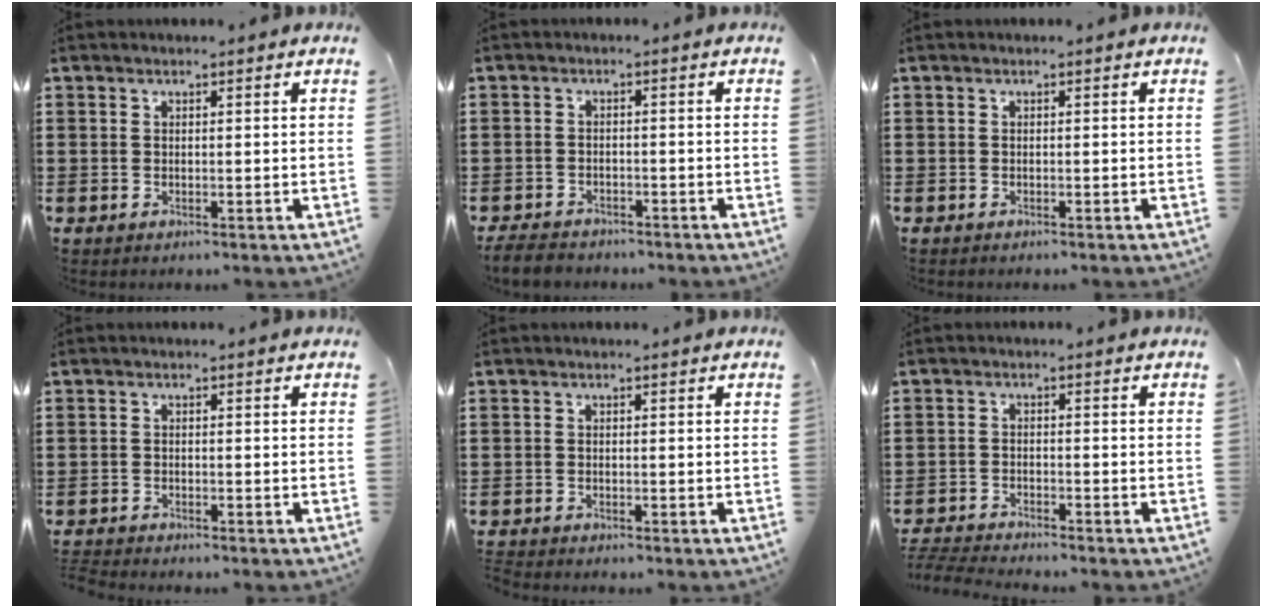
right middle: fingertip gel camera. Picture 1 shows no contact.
{"total": 3.3, "force": [-3.2, 0.9, 0.3], "torque": [-0.015, 0.001, -0.070]}
{"total": 0.0}
{"total": 1.6, "force": [-1.6, 0.0, 0.0], "torque": [-0.004, 0.001, -0.035]}
{"total": 1.0, "force": [-1.0, 0.1, 0.0], "torque": [-0.001, 0.003, -0.022]}
{"total": 3.7, "force": [-3.7, 0.2, 0.4], "torque": [-0.023, -0.005, -0.082]}